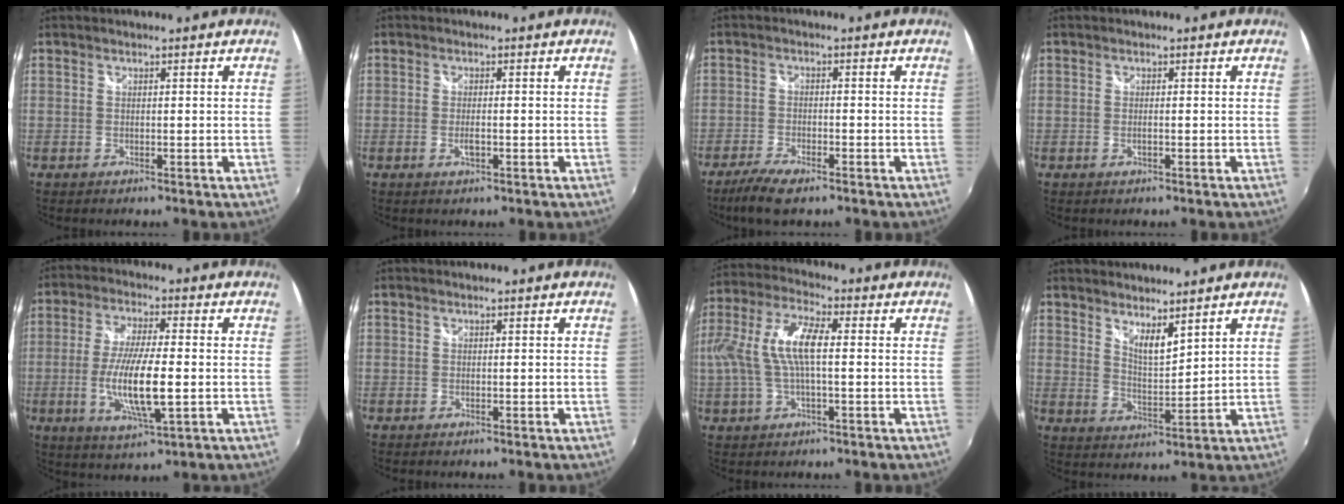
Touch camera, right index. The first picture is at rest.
{"total": 2.0, "force": [-0.7, 0.7, 1.7], "torque": [-0.033, -0.005, -0.010]}
{"total": 6.7, "force": [-5.0, 1.8, 4.2], "torque": [-0.108, -0.017, -0.094]}
{"total": 0.9, "force": [-0.3, 0.1, 0.8], "torque": [-0.016, -0.002, -0.005]}
{"total": 11.9, "force": [-2.1, 2.3, 11.5], "torque": [-0.224, -0.015, -0.039]}
{"total": 0.0}
{"total": 11.2, "force": [0.2, 3.6, 10.6], "torque": [-0.214, 0.009, 0.006]}
{"total": 5.6, "force": [4.6, 1.1, 2.9], "torque": [-0.045, -0.008, 0.078]}